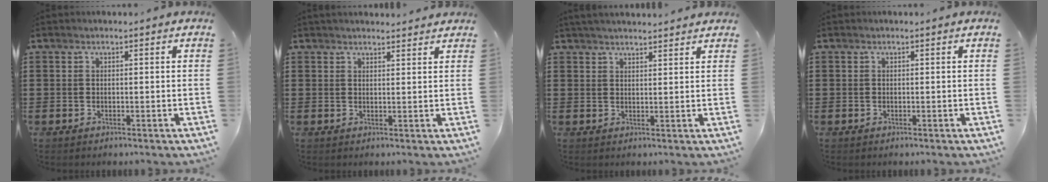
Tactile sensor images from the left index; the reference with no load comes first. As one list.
[{"total": 1.8, "force": [1.8, 0.3, 0.1], "torque": [-0.006, 0.001, 0.035]}, {"total": 2.3, "force": [2.3, 0.0, 0.3], "torque": [-0.010, 0.000, 0.045]}, {"total": 0.0}]